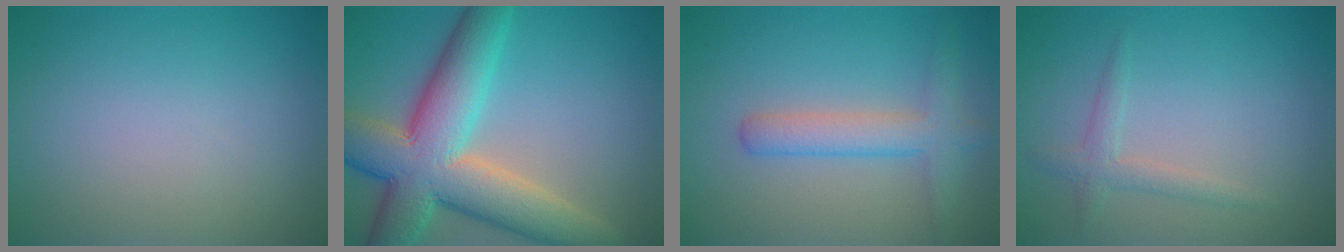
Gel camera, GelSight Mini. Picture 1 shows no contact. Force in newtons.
{"total": 11.4, "press": 11.4, "slide": 0.7}
{"total": 3.4, "press": 3.4, "slide": 0.1}
{"total": 1.7, "press": 1.7, "slide": 0.0}